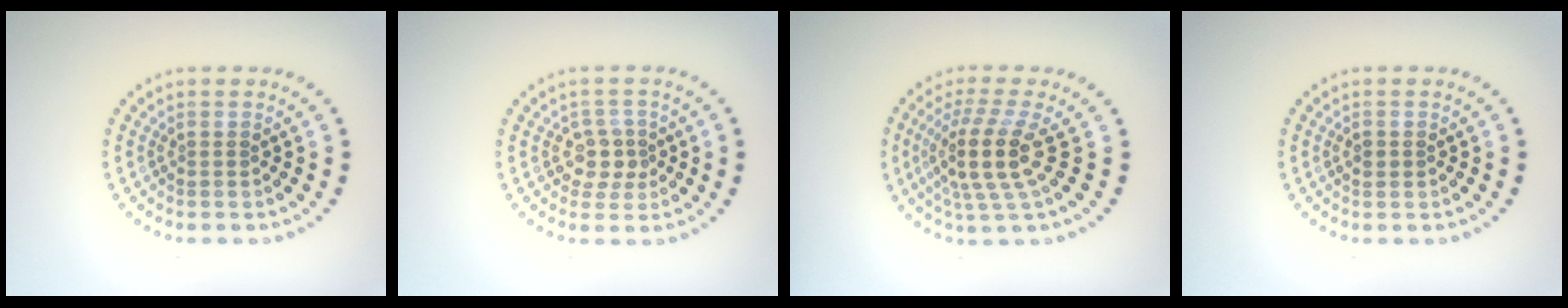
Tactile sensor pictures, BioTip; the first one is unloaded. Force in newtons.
{"total": 2.4, "press": 2.1, "slide": 1.0}
{"total": 4.6, "press": 3.5, "slide": 2.9}
{"total": 1.0, "press": 1.0, "slide": 0.0}